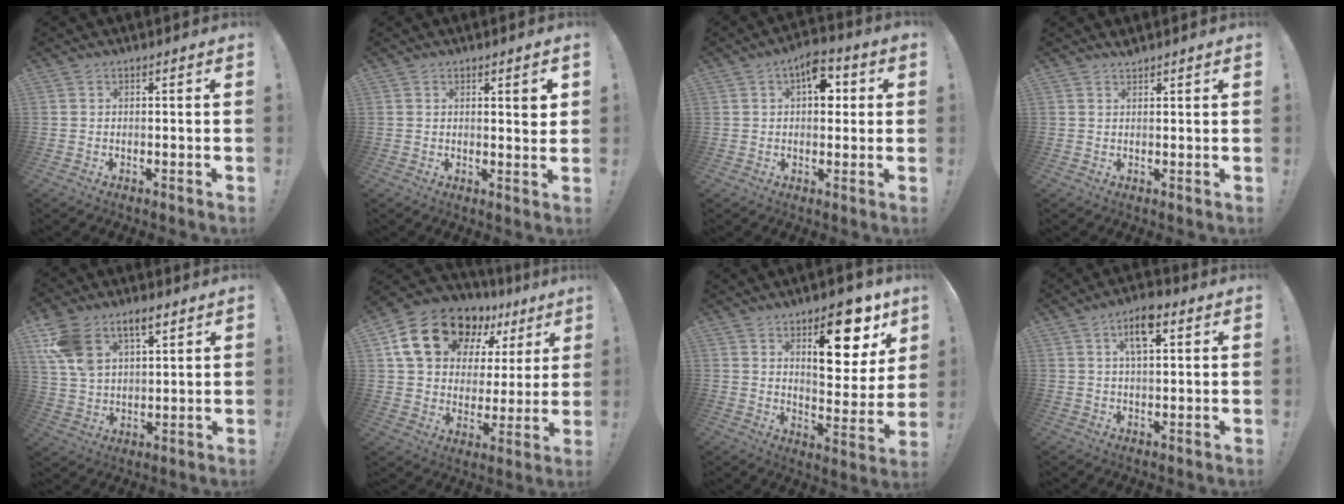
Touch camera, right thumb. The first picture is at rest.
{"total": 3.0, "force": [1.4, 0.6, 2.5], "torque": [-0.019, -0.012, 0.016]}
{"total": 8.5, "force": [2.4, 5.2, 6.2], "torque": [-0.076, 0.002, 0.039]}
{"total": 1.2, "force": [1.1, -0.1, 0.2], "torque": [-0.002, -0.006, 0.021]}
{"total": 12.6, "force": [7.2, 7.5, 7.0], "torque": [-0.136, -0.026, 0.139]}
{"total": 19.1, "force": [11.5, 11.5, 10.1], "torque": [-0.159, -0.062, 0.218]}
{"total": 17.3, "force": [9.1, 7.4, 12.6], "torque": [-0.154, -0.055, 0.146]}
{"total": 8.2, "force": [3.6, 3.7, 6.4], "torque": [-0.093, -0.002, 0.059]}